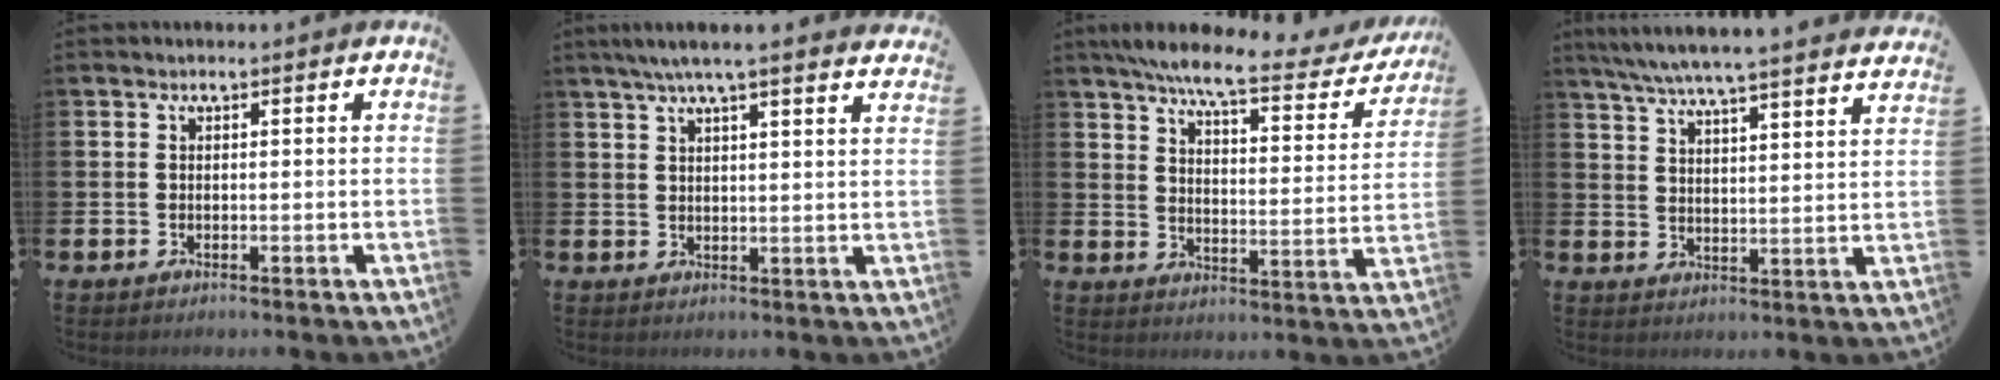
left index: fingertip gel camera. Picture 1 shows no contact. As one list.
[{"total": 5.2, "force": [4.7, -0.2, 2.2], "torque": [-0.053, -0.010, 0.084]}, {"total": 8.1, "force": [6.8, 1.2, 4.2], "torque": [-0.089, -0.043, 0.108]}, {"total": 6.9, "force": [6.6, 0.0, 2.0], "torque": [-0.067, -0.041, 0.117]}]